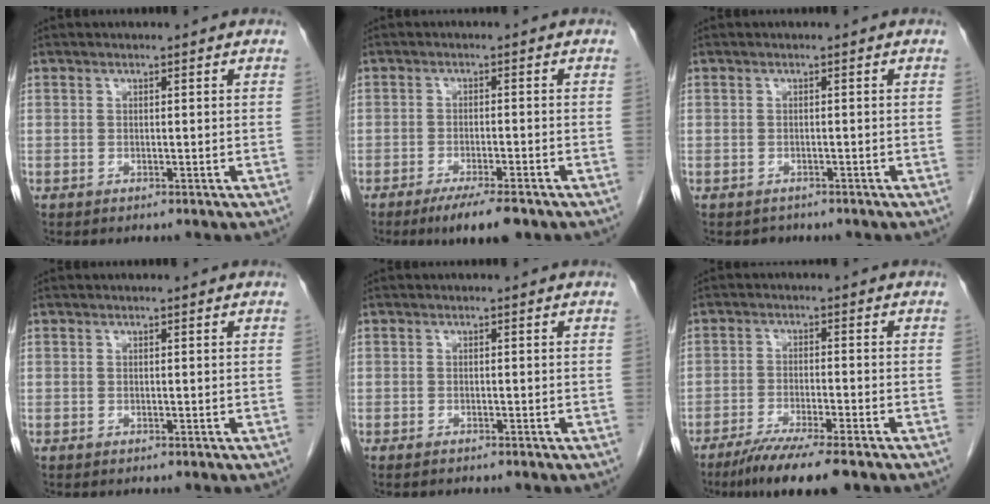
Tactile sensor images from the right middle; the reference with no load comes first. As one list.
[{"total": 6.2, "force": [-4.3, 0.9, 4.3], "torque": [-0.064, -0.012, -0.066]}, {"total": 1.3, "force": [-1.0, 0.8, -0.1], "torque": [-0.007, 0.001, -0.015]}, {"total": 0.0}, {"total": 0.8, "force": [-0.8, 0.2, 0.3], "torque": [-0.008, -0.001, -0.010]}, {"total": 8.9, "force": [-6.7, 0.4, 5.9], "torque": [-0.092, -0.021, -0.108]}]